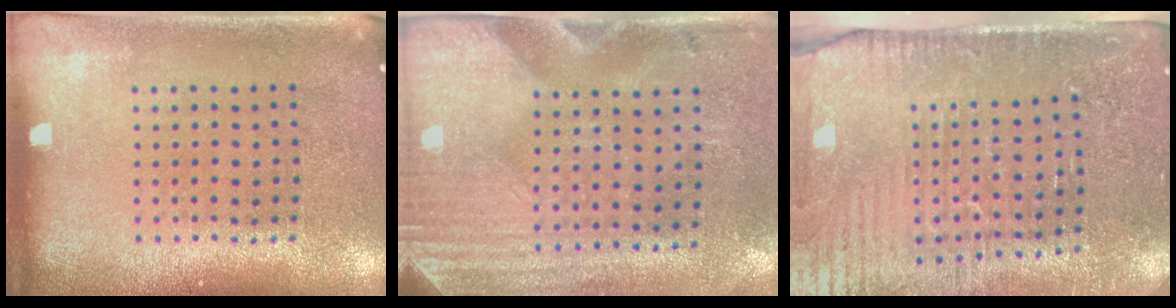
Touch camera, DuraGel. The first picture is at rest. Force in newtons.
{"total": 3.0, "press": 2.6, "slide": 1.5}
{"total": 3.7, "press": 3.5, "slide": 1.2}